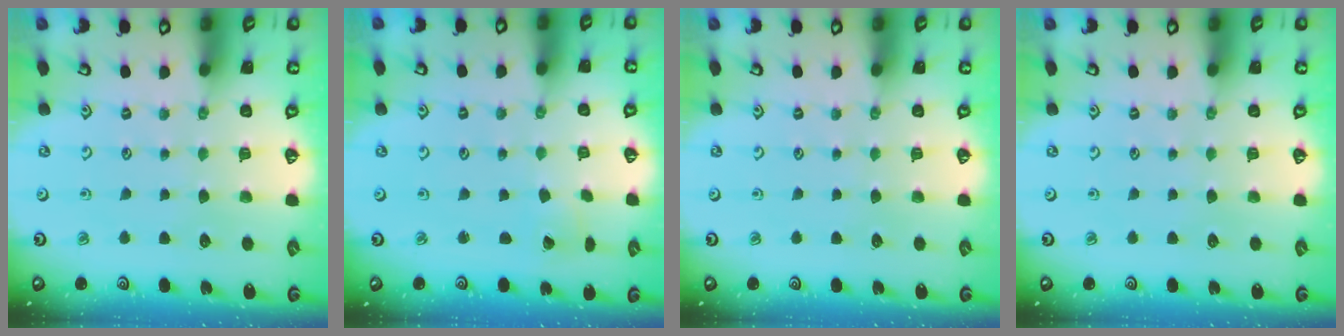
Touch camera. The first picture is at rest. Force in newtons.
{"total": 2.0, "press": 2.0, "slide": 0.2}
{"total": 0.0}
{"total": 0.0}